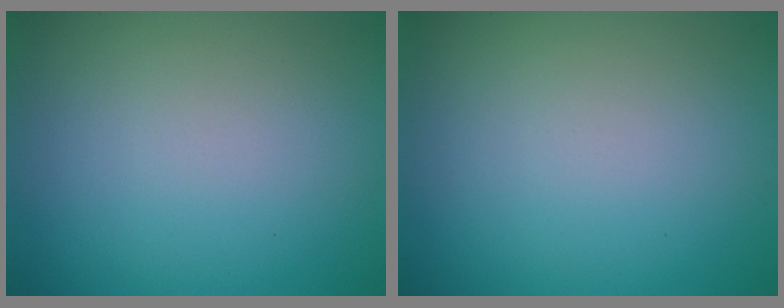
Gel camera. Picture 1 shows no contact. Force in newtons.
{"total": 0.0}